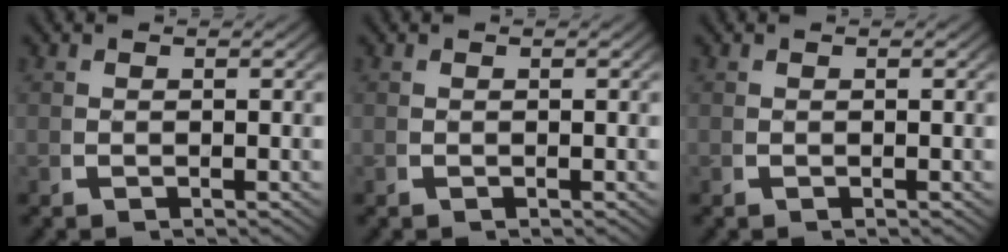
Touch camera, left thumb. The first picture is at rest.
{"total": 0.0}
{"total": 0.0}